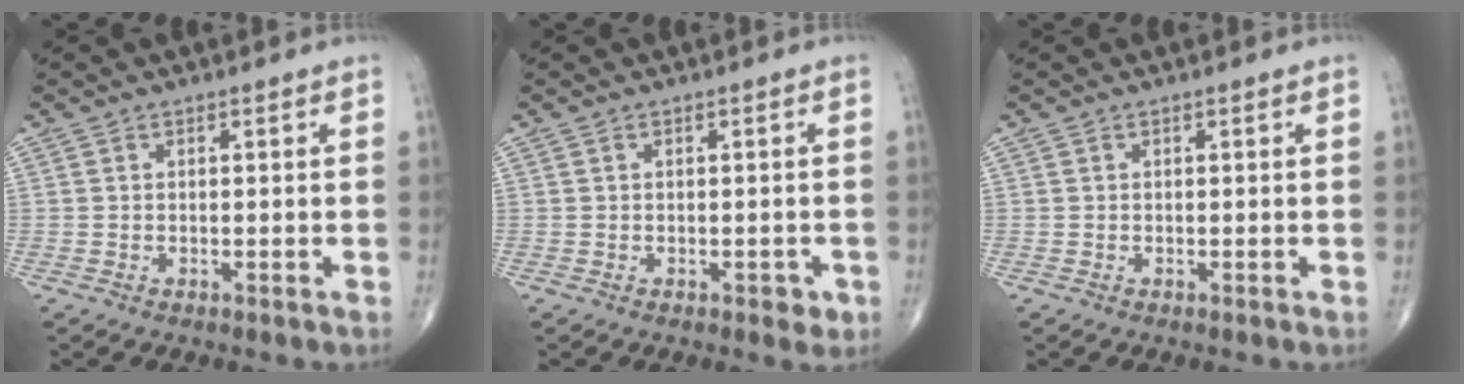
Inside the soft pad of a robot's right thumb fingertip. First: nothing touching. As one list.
[{"total": 2.1, "force": [-0.7, 1.2, 1.6], "torque": [-0.009, 0.002, -0.005]}, {"total": 0.0}]